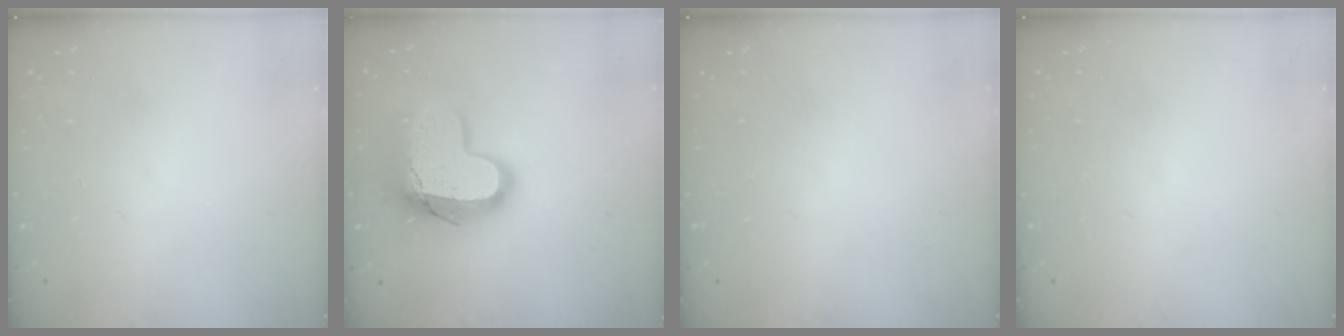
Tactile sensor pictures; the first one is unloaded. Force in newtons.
{"total": 15.8, "press": 15.7, "slide": 1.0}
{"total": 0.0}
{"total": 0.0}